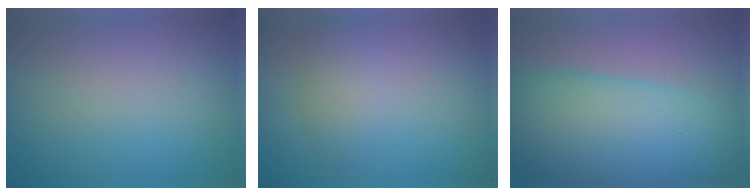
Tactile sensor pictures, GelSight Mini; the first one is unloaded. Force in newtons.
{"total": 2.4, "press": 2.4, "slide": 0.0}
{"total": 12.3, "press": 12.3, "slide": 0.1}